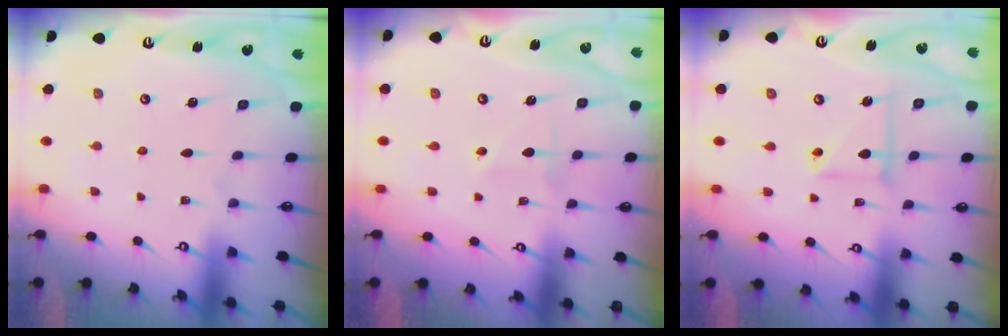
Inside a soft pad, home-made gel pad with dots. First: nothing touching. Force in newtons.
{"total": 3.8, "press": 3.6, "slide": 1.2}
{"total": 6.8, "press": 6.7, "slide": 1.3}